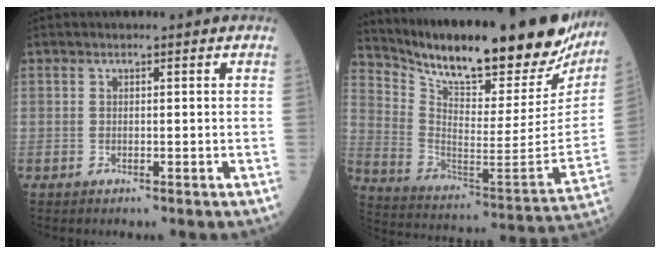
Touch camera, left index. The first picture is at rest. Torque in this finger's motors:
{"motor_torque": [0.31, -0.92, 0.71, 0.15]}